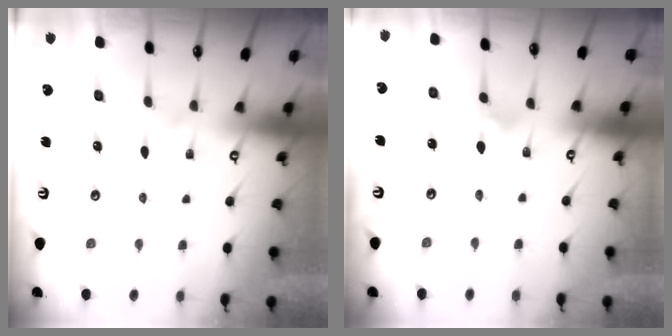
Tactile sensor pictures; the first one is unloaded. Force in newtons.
{"total": 1.9, "press": 1.9, "slide": 0.2}